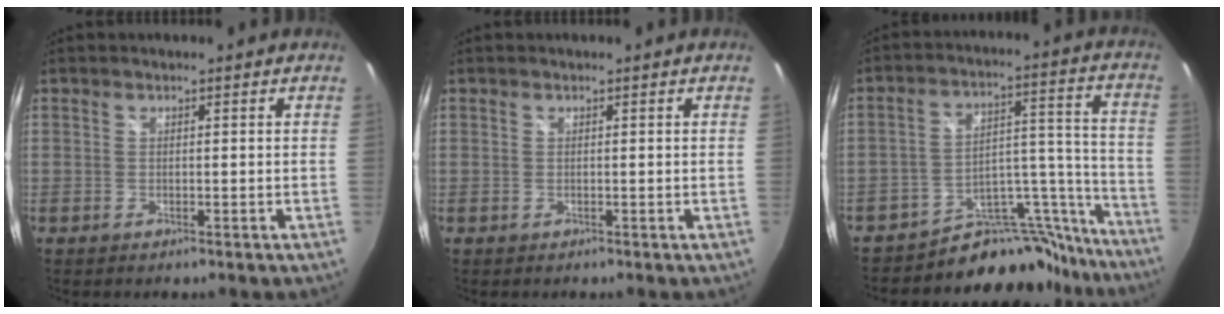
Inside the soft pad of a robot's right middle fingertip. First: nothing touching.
{"total": 0.0}
{"total": 18.1, "force": [-16.4, 7.4, 2.4], "torque": [-0.013, 0.085, -0.235]}